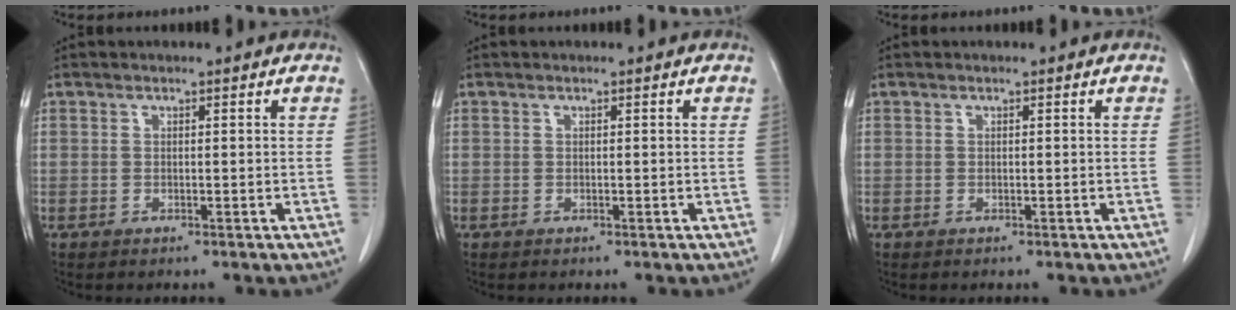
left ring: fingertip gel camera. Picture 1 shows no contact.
{"total": 0.0}
{"total": 0.0}